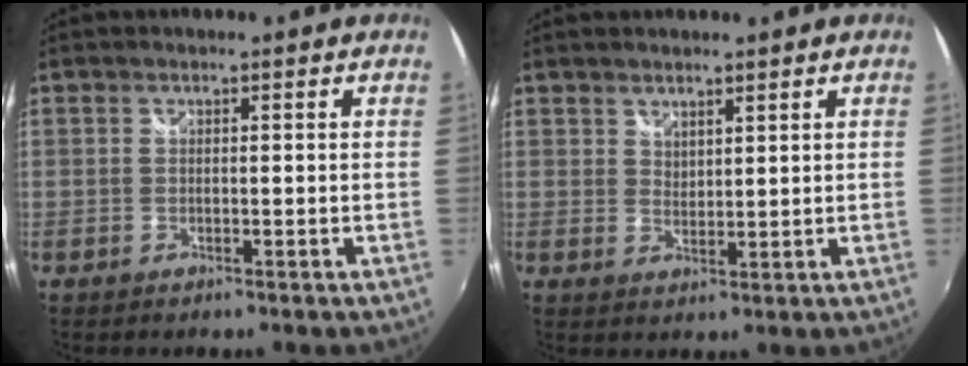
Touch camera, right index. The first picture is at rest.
{"total": 2.6, "force": [2.3, 1.1, 0.6], "torque": [-0.004, 0.003, 0.041]}